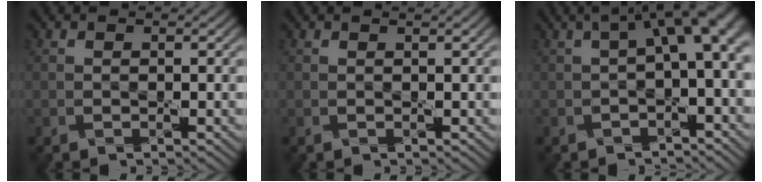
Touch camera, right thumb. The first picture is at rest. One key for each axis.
{"total": 0.7, "fx": 0.6, "fy": 0.0, "fz": 0.4, "tx": -0.009, "ty": -0.001, "tz": 0.003}
{"total": 6.7, "fx": 0.8, "fy": 2.2, "fz": 6.3, "tx": -0.087, "ty": 0.016, "tz": 0.011}